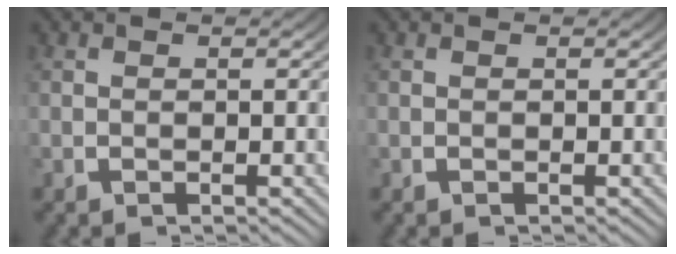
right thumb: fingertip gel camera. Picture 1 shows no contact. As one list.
[{"total": 0.0}]